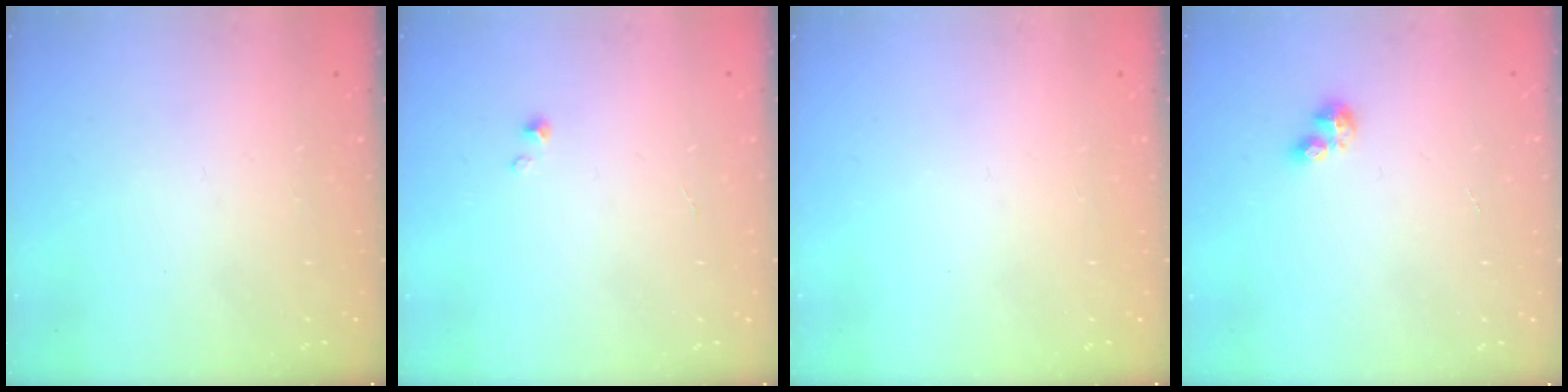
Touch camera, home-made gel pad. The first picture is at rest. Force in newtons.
{"total": 0.0}
{"total": 0.0}
{"total": 3.4, "press": 3.4, "slide": 0.3}